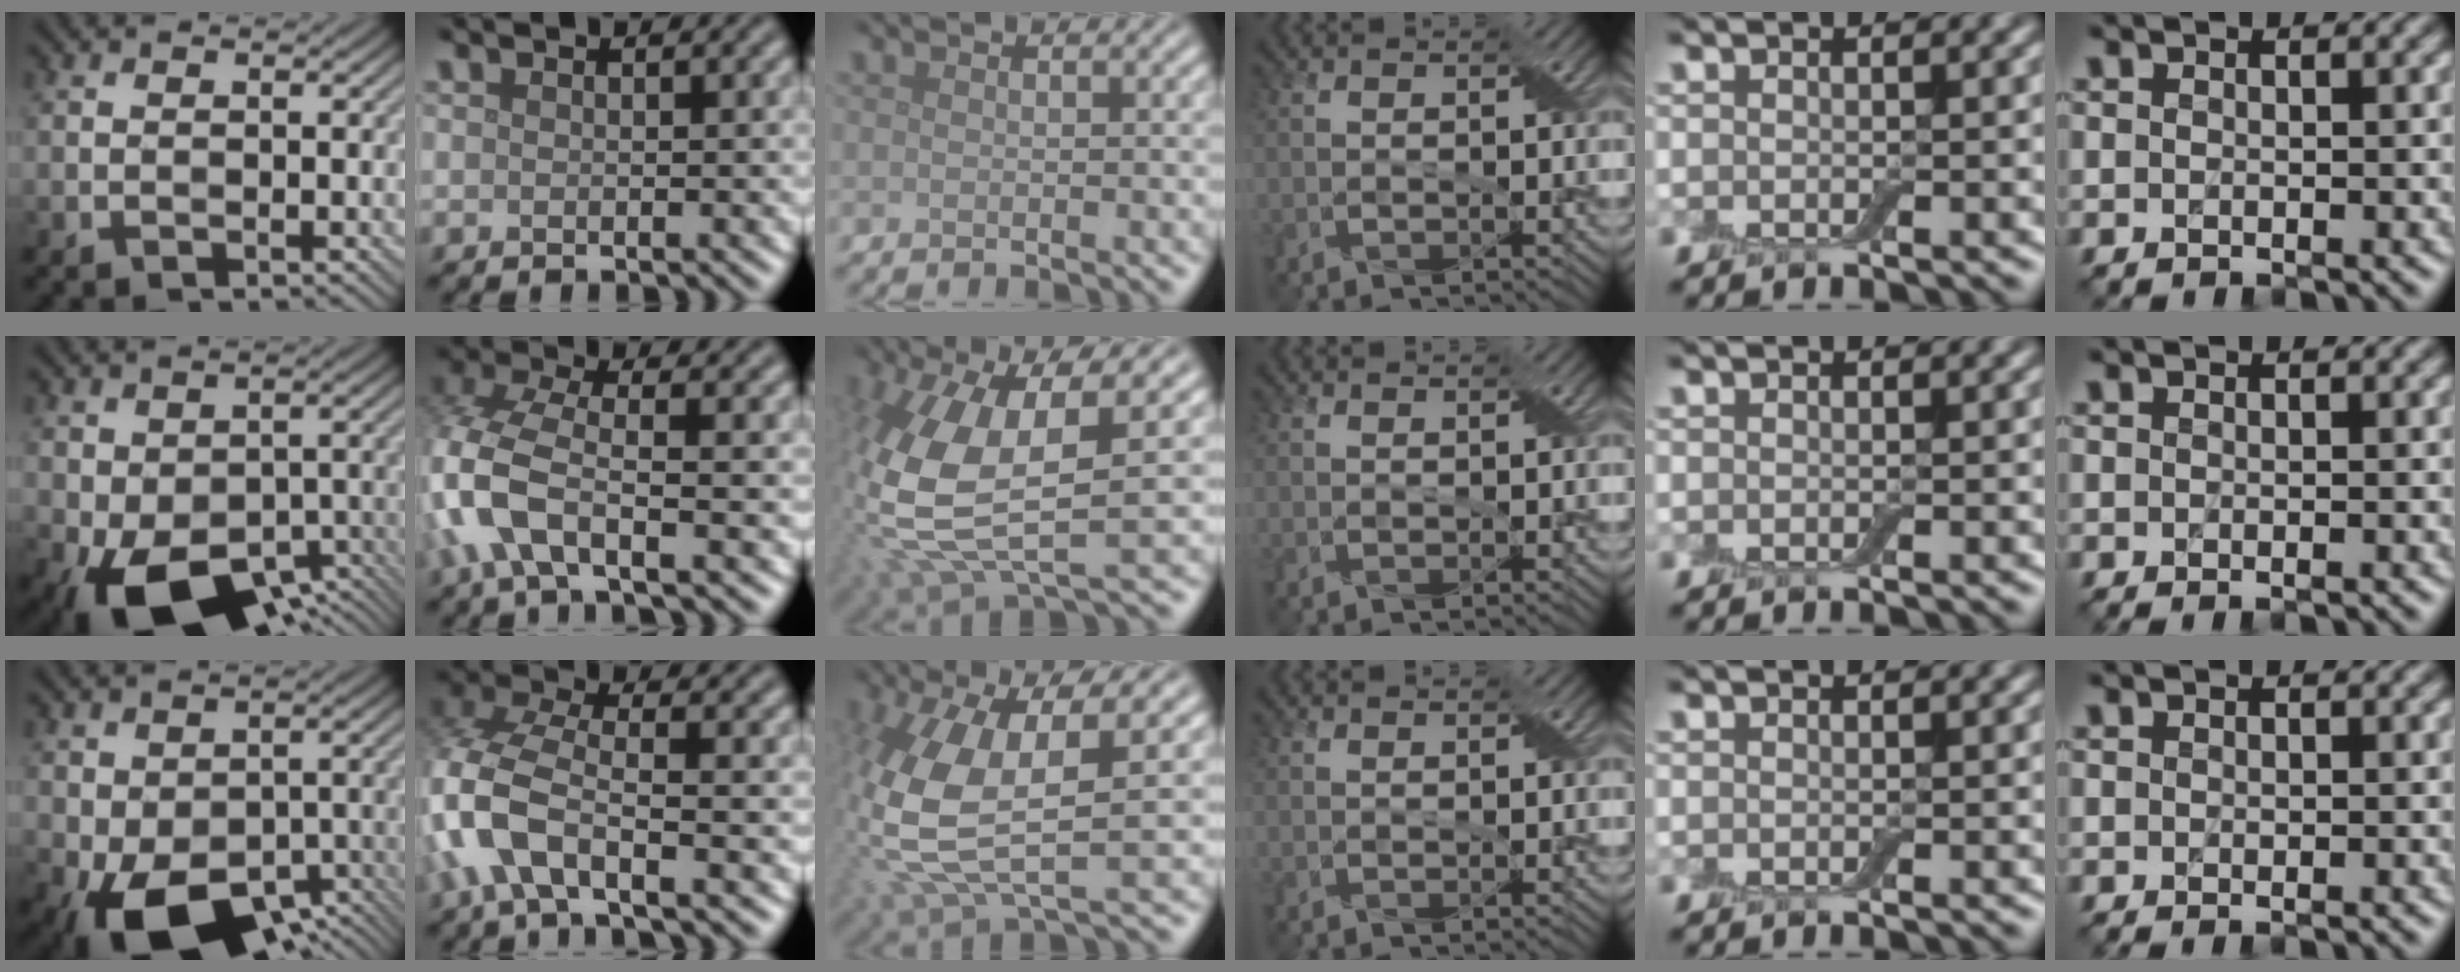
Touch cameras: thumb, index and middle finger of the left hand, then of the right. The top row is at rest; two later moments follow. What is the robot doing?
{"motion": "extract", "object": "airpods case & airpods"}